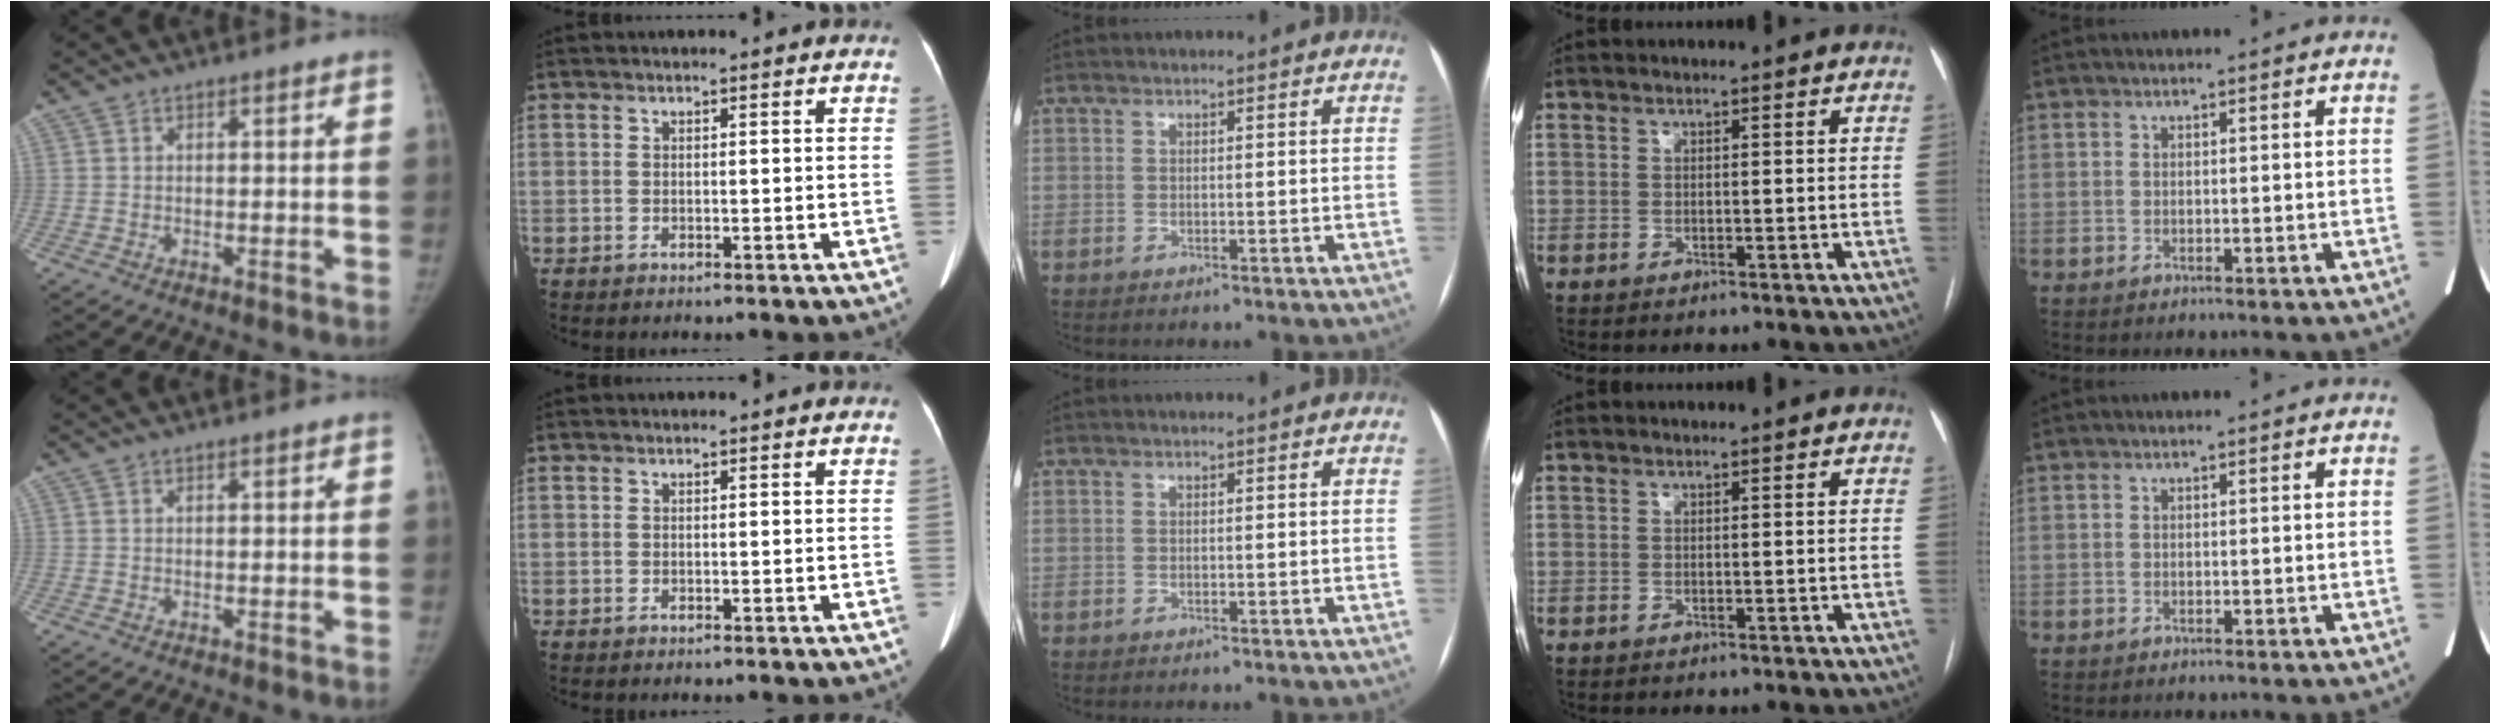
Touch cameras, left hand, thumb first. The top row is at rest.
{"index": {"total": 0.6, "force": [0.5, 0.0, 0.2], "torque": [-0.009, 0.011, 0.008]}}